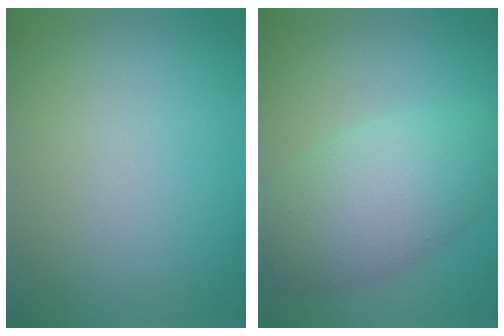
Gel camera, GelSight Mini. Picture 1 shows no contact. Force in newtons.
{"total": 6.6, "press": 6.6, "slide": 0.2}